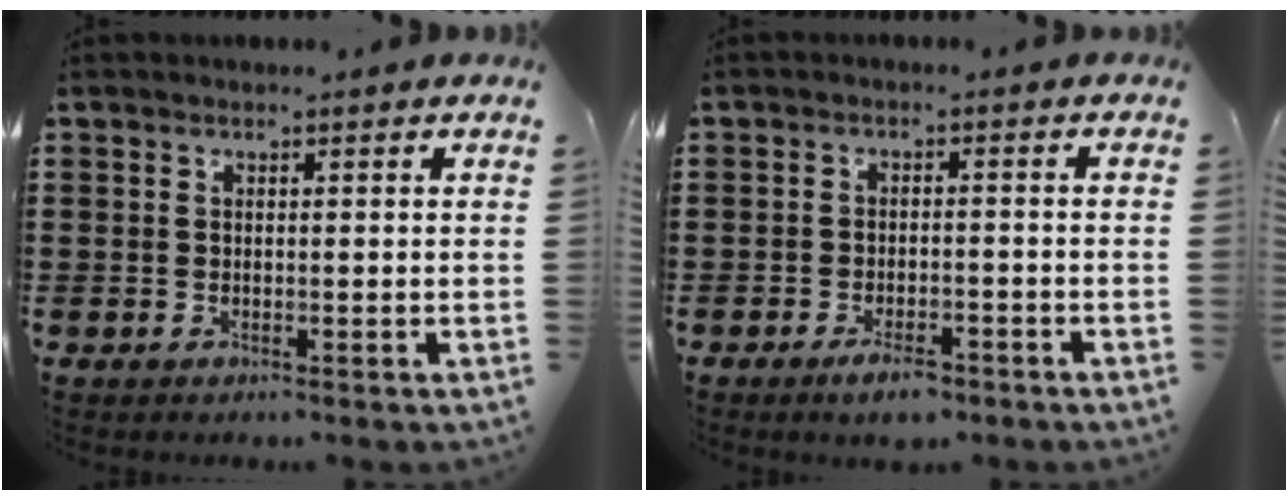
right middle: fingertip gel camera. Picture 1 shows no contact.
{"total": 3.1, "force": [-2.3, 0.9, 1.9], "torque": [-0.038, 0.002, -0.044]}